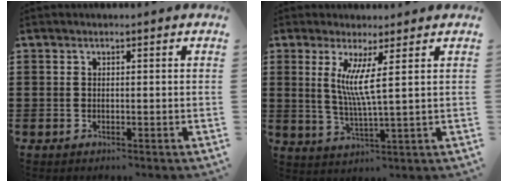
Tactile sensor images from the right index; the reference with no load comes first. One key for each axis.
{"total": 5.8, "fx": 1.9, "fy": -0.4, "fz": 5.5, "tx": -0.114, "ty": -0.011, "tz": 0.032}